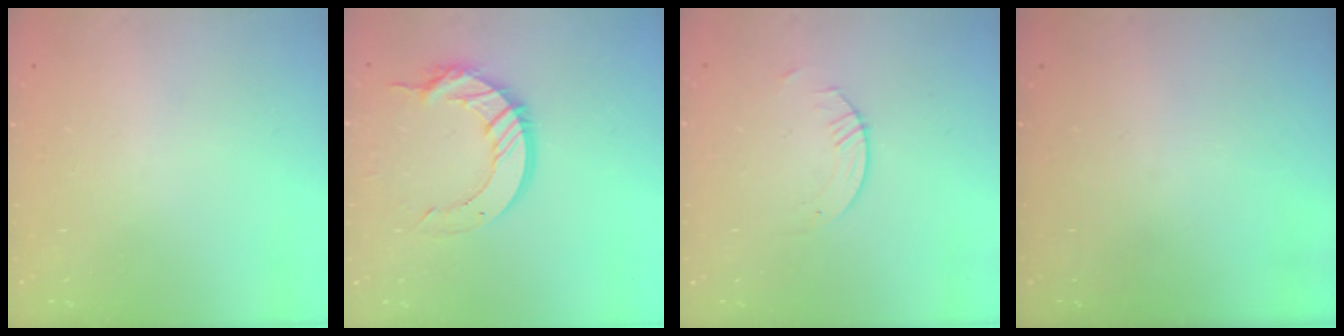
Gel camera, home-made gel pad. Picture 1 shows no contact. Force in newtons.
{"total": 12.6, "press": 12.6, "slide": 1.2}
{"total": 0.8, "press": 0.8, "slide": 0.2}
{"total": 0.0}